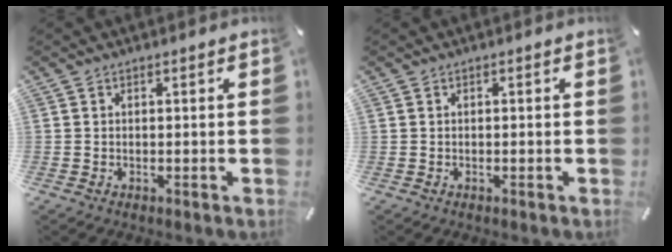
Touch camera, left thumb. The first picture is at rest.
{"total": 0.0}